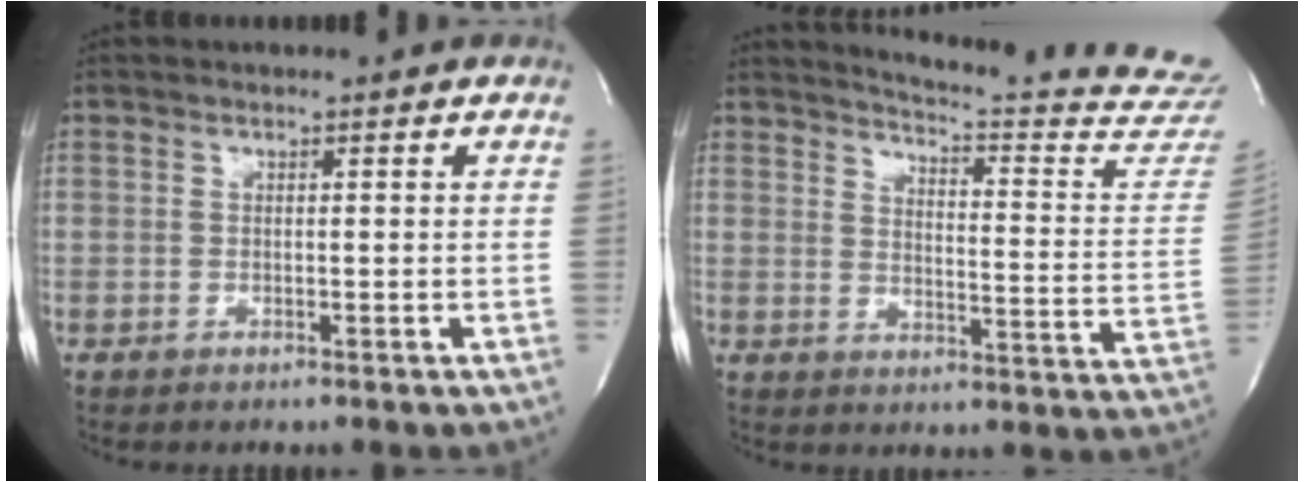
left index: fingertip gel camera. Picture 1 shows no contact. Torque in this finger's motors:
{"motor_torque": [0.44, -0.98, 0.14, -0.01]}